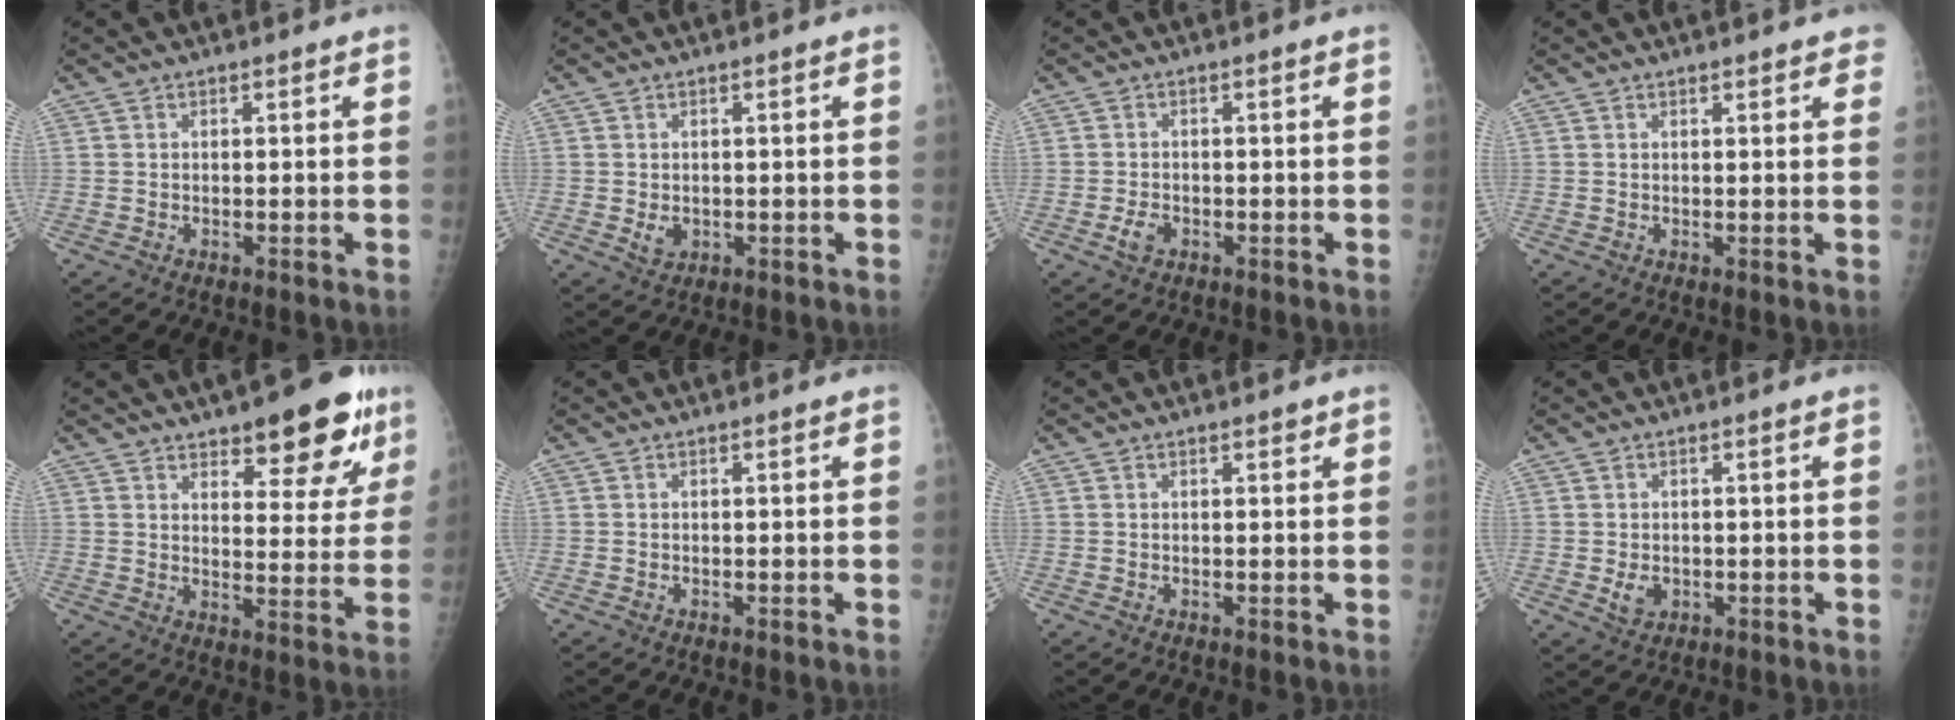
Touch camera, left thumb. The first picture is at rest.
{"total": 2.0, "force": [-0.1, 1.5, 1.4], "torque": [-0.018, -0.003, 0.006]}
{"total": 2.2, "force": [-0.9, 1.4, 1.4], "torque": [-0.029, 0.005, -0.016]}
{"total": 3.8, "force": [2.8, 1.1, 2.4], "torque": [-0.012, 0.002, 0.030]}
{"total": 14.5, "force": [9.0, 5.2, 10.1], "torque": [-0.086, -0.041, 0.123]}
{"total": 0.0}
{"total": 0.9, "force": [0.6, 0.3, 0.5], "torque": [-0.006, -0.002, 0.009]}
{"total": 2.5, "force": [-0.3, 1.9, 1.6], "torque": [-0.023, -0.003, 0.001]}